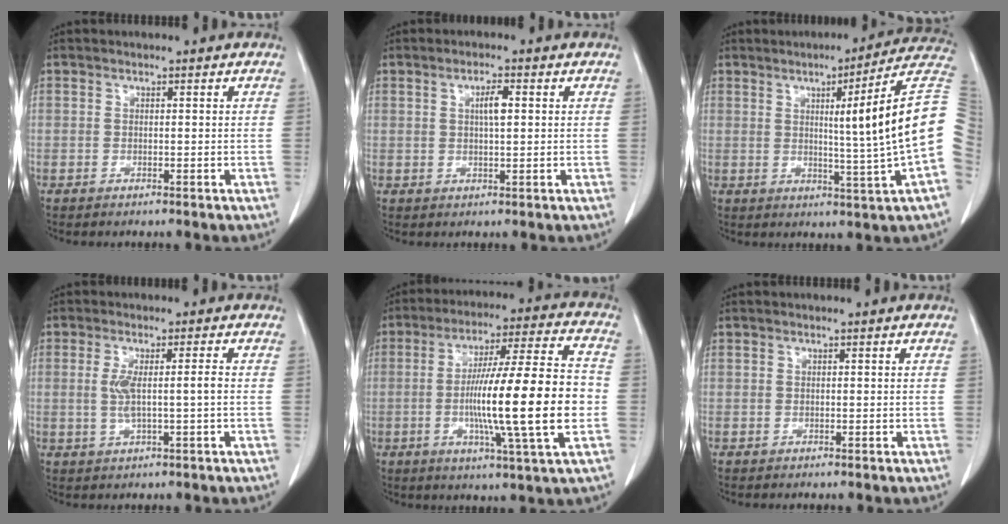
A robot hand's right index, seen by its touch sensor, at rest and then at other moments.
{"total": 2.9, "force": [0.8, 0.6, 2.8], "torque": [-0.047, 0.002, 0.013]}
{"total": 14.7, "force": [1.6, -2.5, 14.4], "torque": [-0.176, 0.003, 0.016]}
{"total": 4.5, "force": [-0.1, 0.2, 4.5], "torque": [-0.085, 0.002, 0.004]}
{"total": 19.2, "force": [-2.8, 0.1, 19.0], "torque": [-0.308, 0.001, -0.051]}
{"total": 0.0}